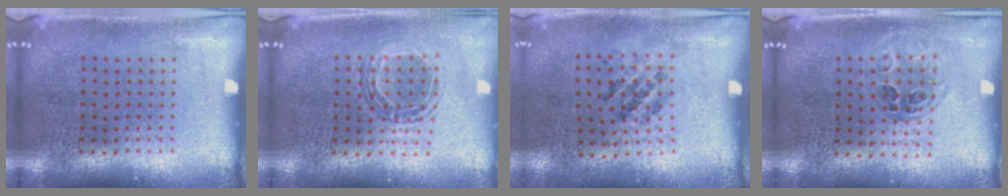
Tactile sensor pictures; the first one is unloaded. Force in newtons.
{"total": 0.9, "press": 0.9, "slide": 0.2}
{"total": 1.3, "press": 0.7, "slide": 1.1}
{"total": 1.0, "press": 0.9, "slide": 0.4}